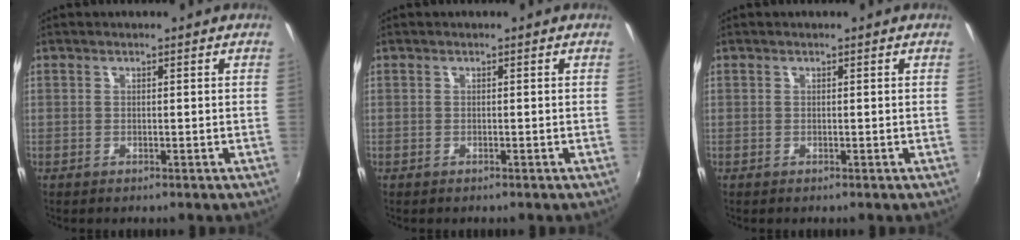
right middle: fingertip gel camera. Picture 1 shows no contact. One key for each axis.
{"total": 0.0}
{"total": 0.0}